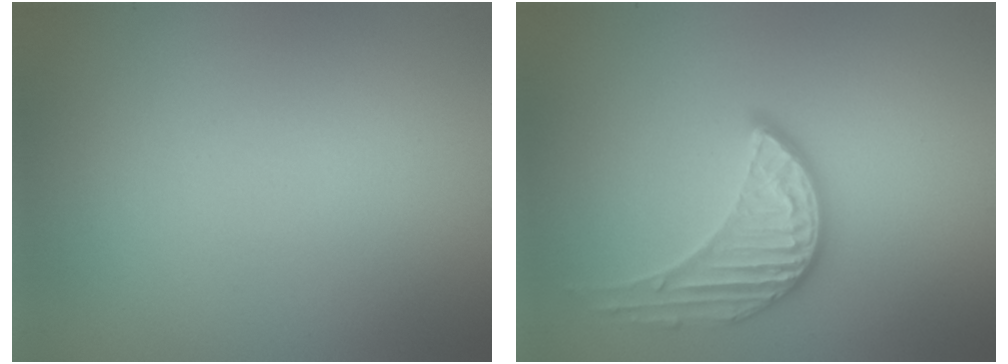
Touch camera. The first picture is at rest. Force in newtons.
{"total": 3.3, "press": 3.2, "slide": 0.9}